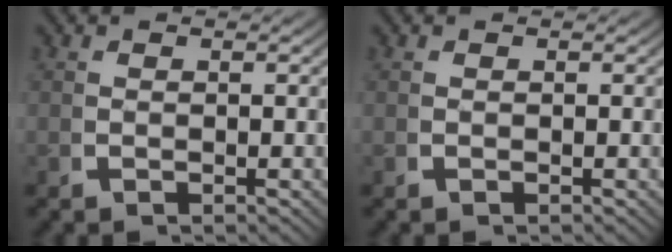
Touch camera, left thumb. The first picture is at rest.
{"total": 0.0}